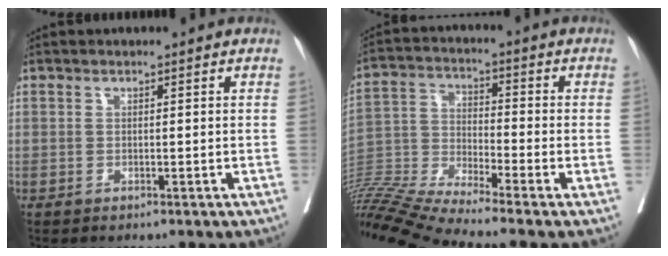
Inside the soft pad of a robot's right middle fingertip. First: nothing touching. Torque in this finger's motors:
{"motor_torque": [-0.02, -1.38, 0.37, 0.21]}